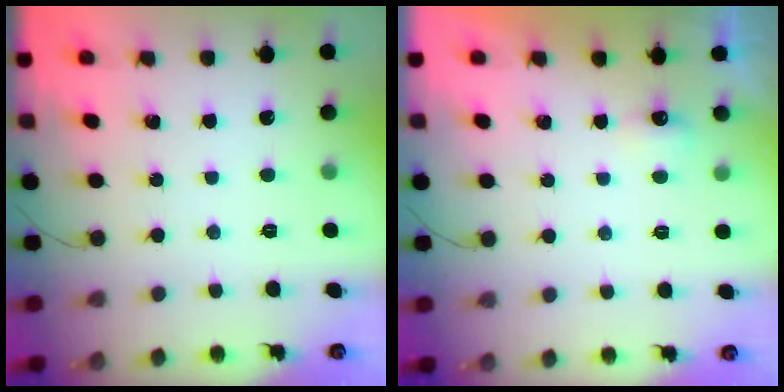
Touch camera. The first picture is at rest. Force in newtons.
{"total": 2.9, "press": 2.8, "slide": 0.8}